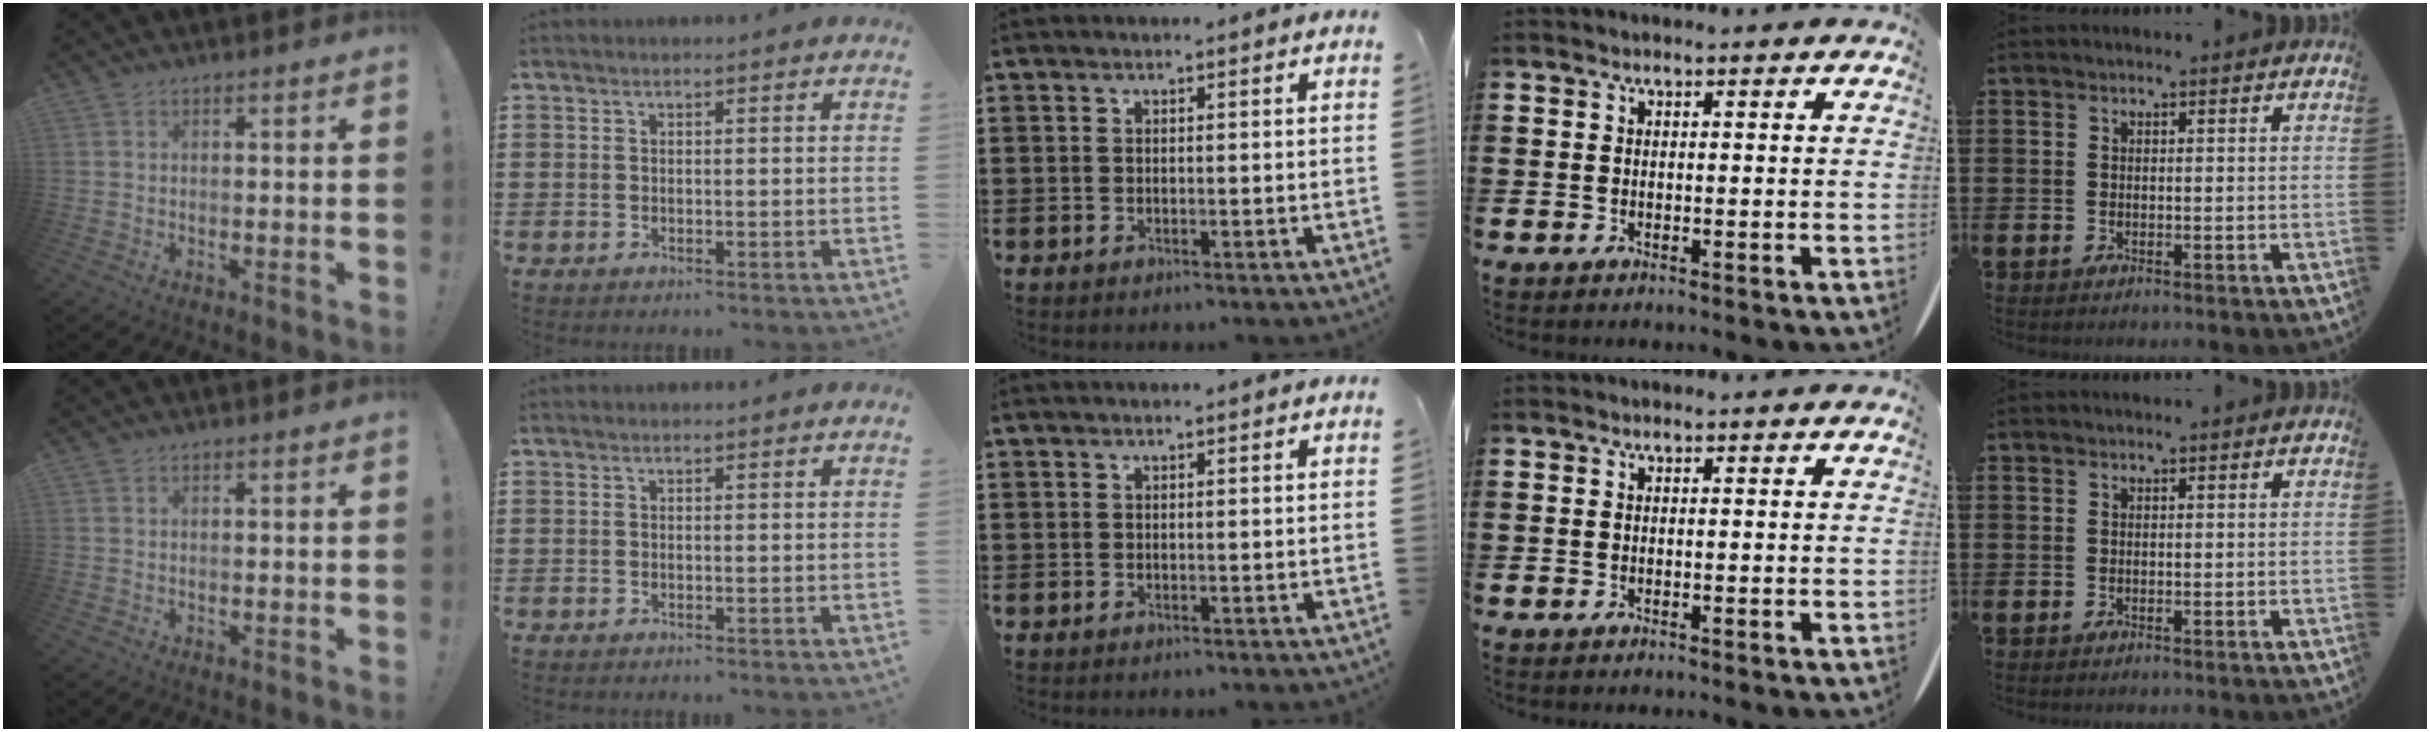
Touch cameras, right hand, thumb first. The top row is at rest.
{}